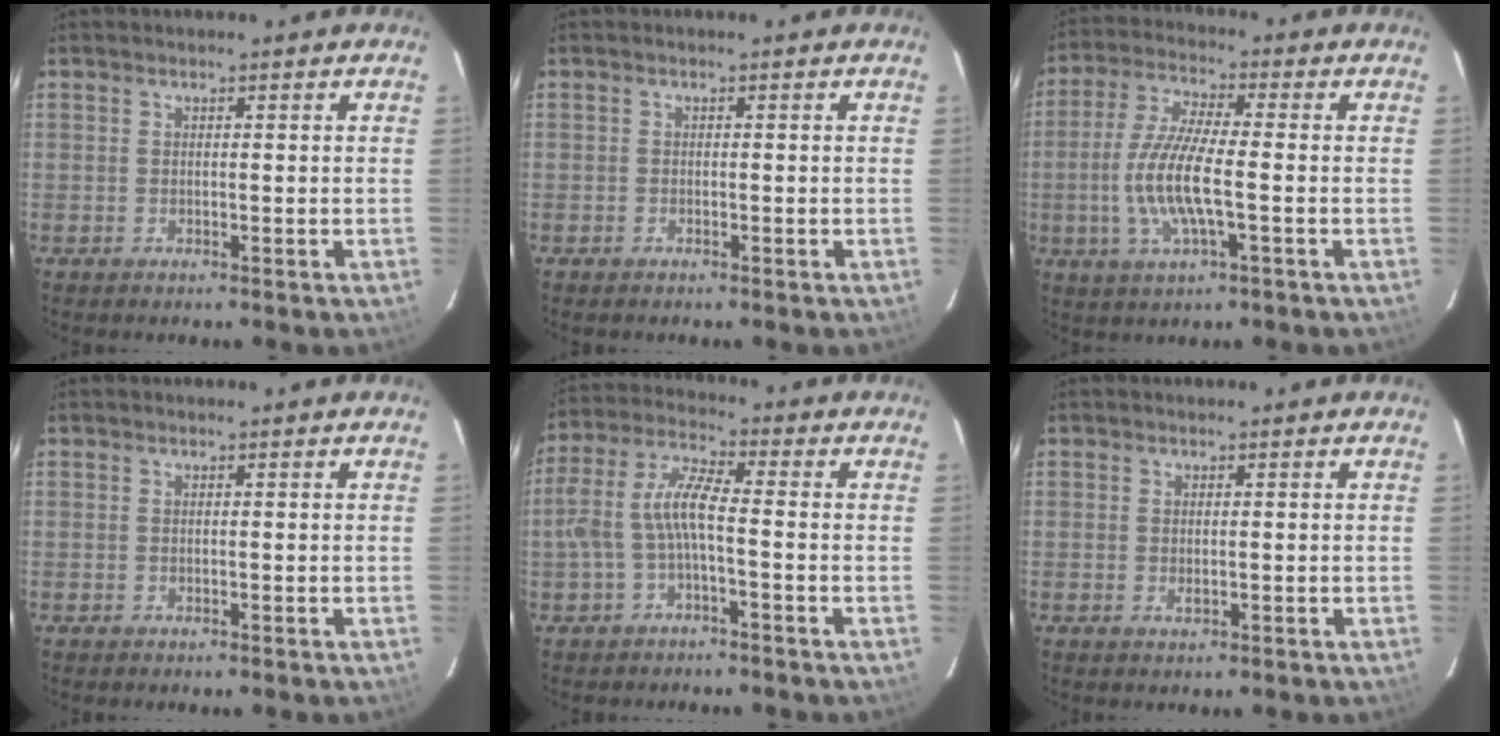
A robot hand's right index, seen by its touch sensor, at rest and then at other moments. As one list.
[{"total": 0.5, "force": [-0.5, 0.3, 0.0], "torque": [-0.002, 0.001, -0.010]}, {"total": 11.1, "force": [-2.2, 2.5, 10.6], "torque": [-0.220, -0.004, -0.046]}, {"total": 0.0}, {"total": 7.4, "force": [-2.0, 1.7, 6.9], "torque": [-0.158, 0.014, -0.035]}, {"total": 1.0, "force": [-0.1, 0.5, 0.8], "torque": [-0.016, 0.000, 0.000]}]